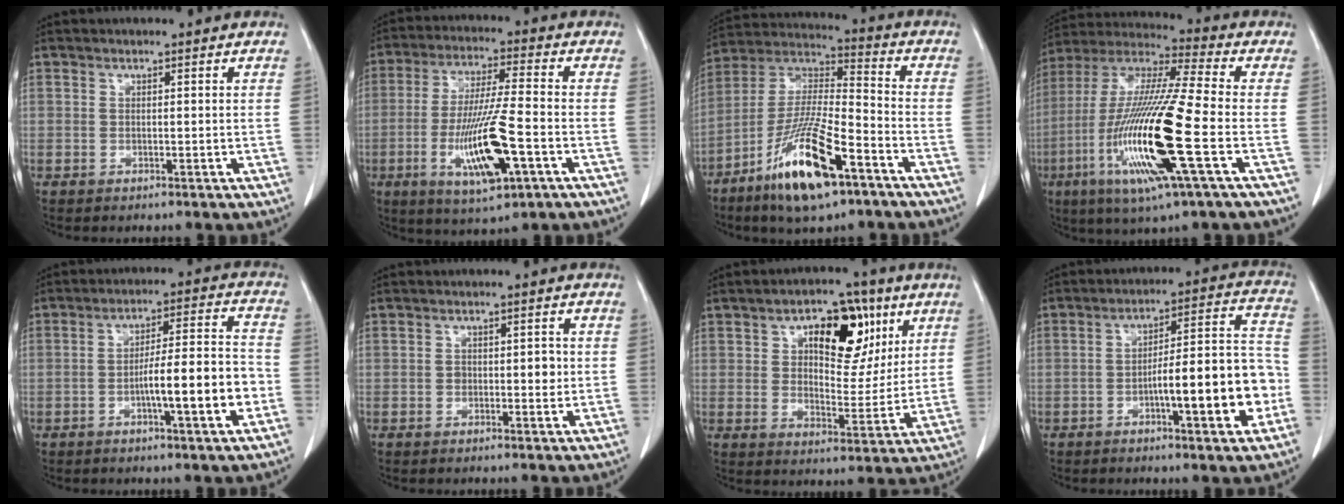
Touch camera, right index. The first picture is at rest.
{"total": 13.7, "force": [-4.5, 1.6, 12.8], "torque": [-0.250, -0.017, -0.074]}
{"total": 17.0, "force": [-9.4, 3.3, 13.8], "torque": [-0.285, -0.025, -0.169]}
{"total": 21.3, "force": [-6.1, 0.9, 20.4], "torque": [-0.440, -0.030, -0.122]}
{"total": 11.3, "force": [-3.5, 0.9, 10.8], "torque": [-0.168, 0.016, -0.052]}
{"total": 2.9, "force": [-0.2, 1.6, 2.4], "torque": [-0.031, 0.007, 0.000]}
{"total": 13.1, "force": [5.5, 6.5, 10.0], "torque": [-0.139, 0.020, 0.090]}
{"total": 14.5, "force": [-4.4, 2.4, 13.7], "torque": [-0.190, 0.029, -0.061]}